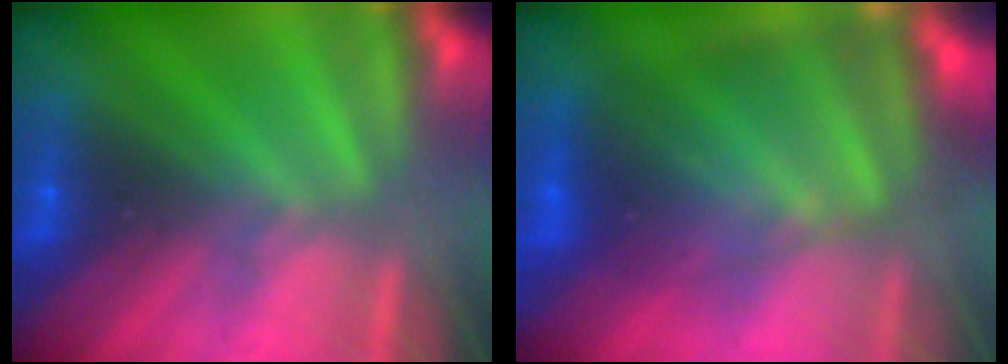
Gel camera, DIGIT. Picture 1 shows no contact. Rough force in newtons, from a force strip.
{"total": 7.3}